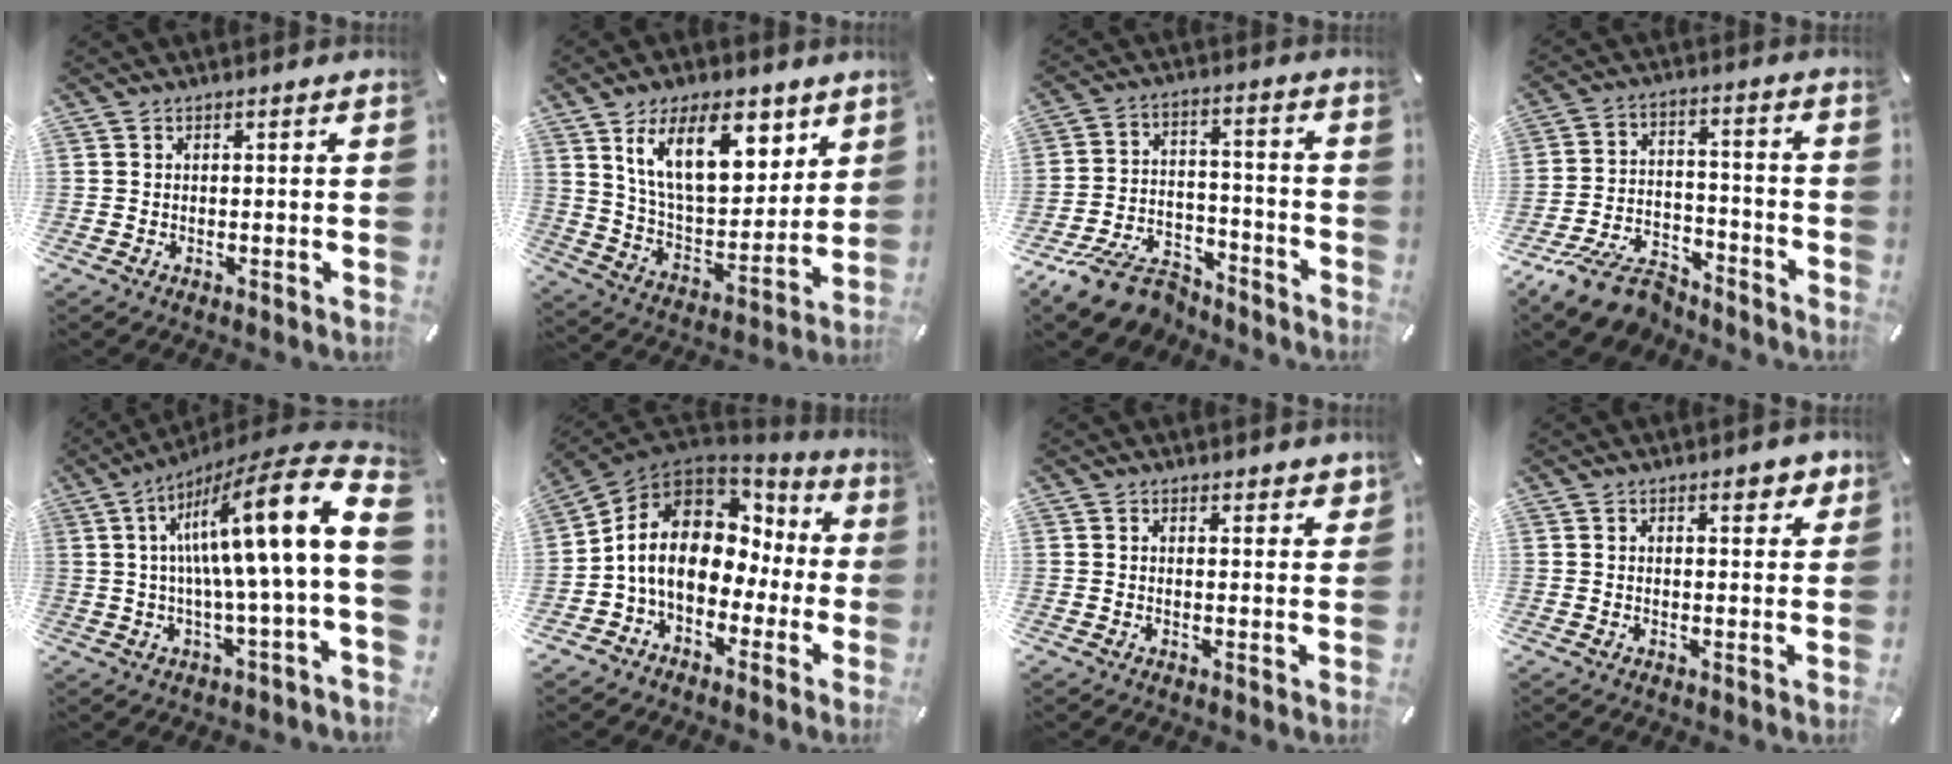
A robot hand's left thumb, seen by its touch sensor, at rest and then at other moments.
{"total": 18.5, "force": [10.2, 10.0, 11.9], "torque": [-0.196, -0.035, 0.178]}
{"total": 12.9, "force": [-9.3, 6.7, 5.9], "torque": [-0.103, 0.059, -0.164]}
{"total": 12.5, "force": [-9.5, 5.7, 5.7], "torque": [-0.099, 0.054, -0.172]}
{"total": 22.7, "force": [5.1, 3.5, 21.8], "torque": [-0.364, -0.049, 0.066]}
{"total": 13.8, "force": [0.2, 10.7, 8.6], "torque": [-0.175, -0.001, -0.002]}
{"total": 2.0, "force": [1.7, 1.0, 0.5], "torque": [0.002, -0.009, 0.028]}
{"total": 3.2, "force": [1.9, 1.6, 1.9], "torque": [-0.017, -0.004, 0.028]}